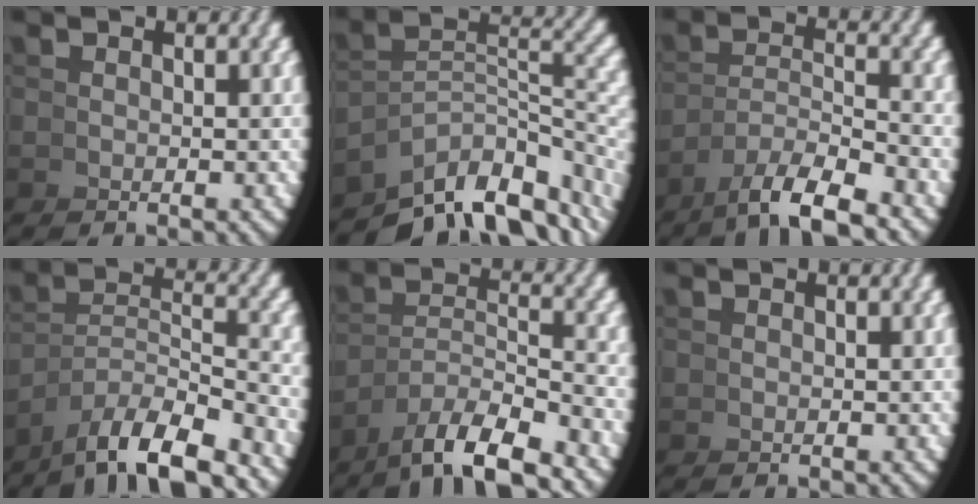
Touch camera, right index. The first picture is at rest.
{"total": 10.0, "force": [-3.7, 5.8, 7.2], "torque": [-0.106, -0.028, -0.046]}
{"total": 6.2, "force": [-3.4, 2.9, 4.2], "torque": [-0.073, -0.018, -0.046]}
{"total": 8.5, "force": [-4.6, 4.7, 5.3], "torque": [-0.090, -0.031, -0.060]}
{"total": 7.4, "force": [-4.1, 4.1, 4.7], "torque": [-0.081, -0.024, -0.055]}
{"total": 0.0}